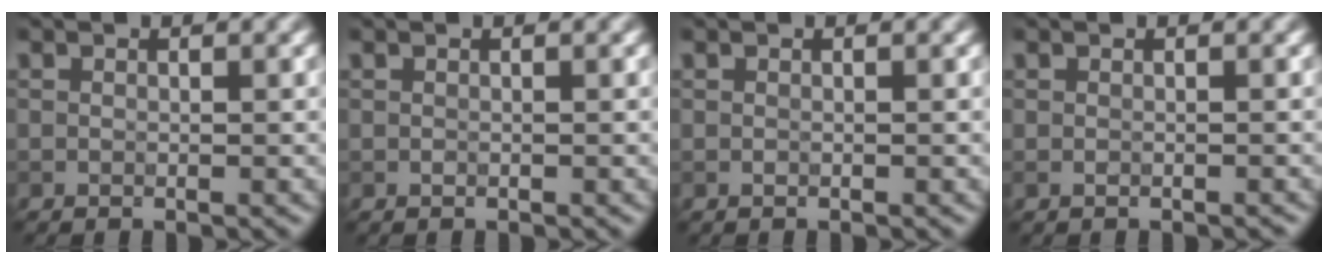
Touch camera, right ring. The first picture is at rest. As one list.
[{"total": 0.0}, {"total": 0.0}, {"total": 0.7, "force": [-0.4, 0.4, 0.4], "torque": [-0.007, 0.001, -0.008]}]